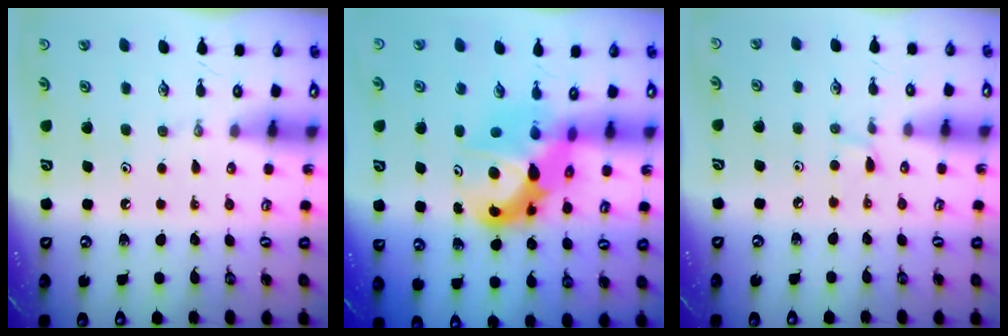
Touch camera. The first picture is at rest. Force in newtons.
{"total": 11.0, "press": 11.0, "slide": 0.8}
{"total": 4.1, "press": 4.1, "slide": 0.4}